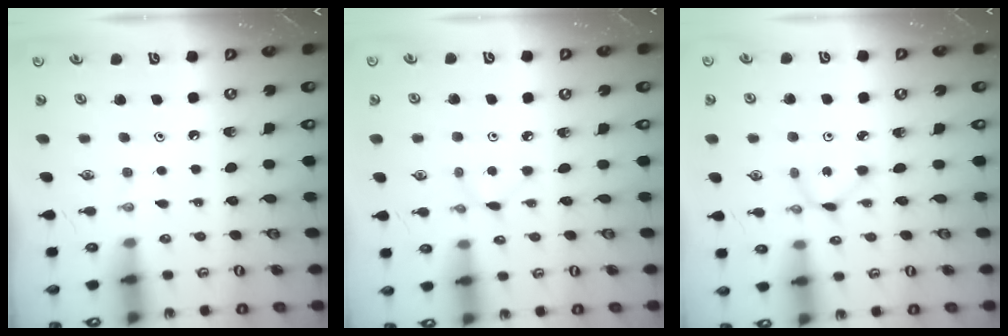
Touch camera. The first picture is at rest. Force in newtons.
{"total": 2.5, "press": 2.5, "slide": 0.3}
{"total": 1.9, "press": 1.9, "slide": 0.2}